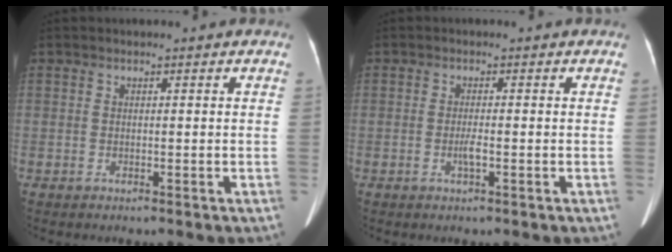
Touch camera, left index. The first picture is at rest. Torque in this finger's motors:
{"motor_torque": [0.37, -0.06, 0.18, 0.06]}